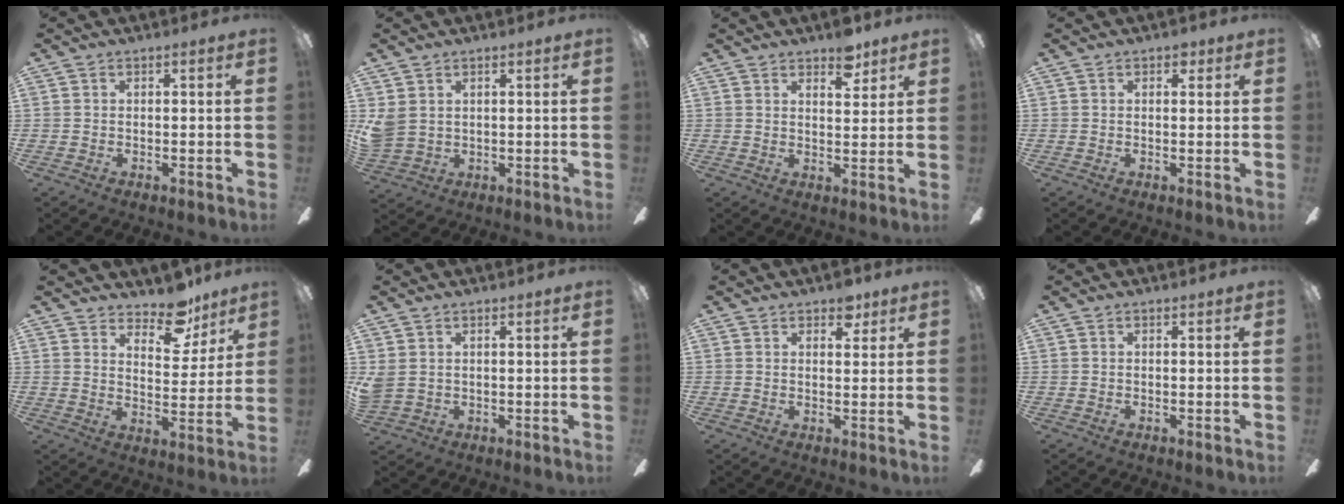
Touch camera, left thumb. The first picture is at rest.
{"total": 5.0, "force": [2.1, 3.8, 2.3], "torque": [-0.056, 0.005, 0.046]}
{"total": 5.9, "force": [4.7, 2.5, 2.7], "torque": [-0.023, -0.023, 0.079]}
{"total": 1.8, "force": [1.0, 1.1, 0.9], "torque": [-0.002, -0.002, 0.014]}
{"total": 11.4, "force": [9.0, 5.2, 4.7], "torque": [-0.058, -0.054, 0.161]}
{"total": 3.4, "force": [1.4, 2.6, 1.6], "torque": [-0.034, 0.006, 0.029]}
{"total": 4.4, "force": [3.2, 2.4, 1.9], "torque": [-0.011, -0.009, 0.053]}
{"total": 0.0}